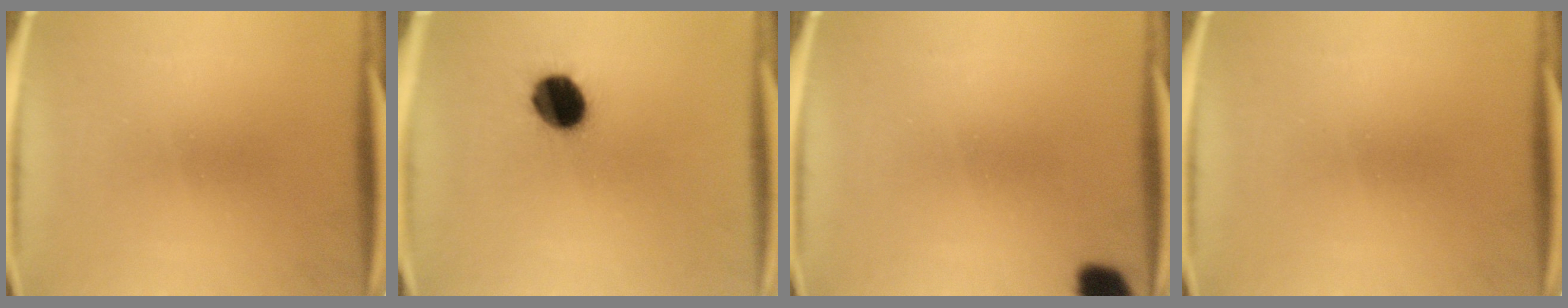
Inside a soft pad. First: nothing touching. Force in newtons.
{"total": 10.5}
{"total": 5.0}
{"total": 0.0}